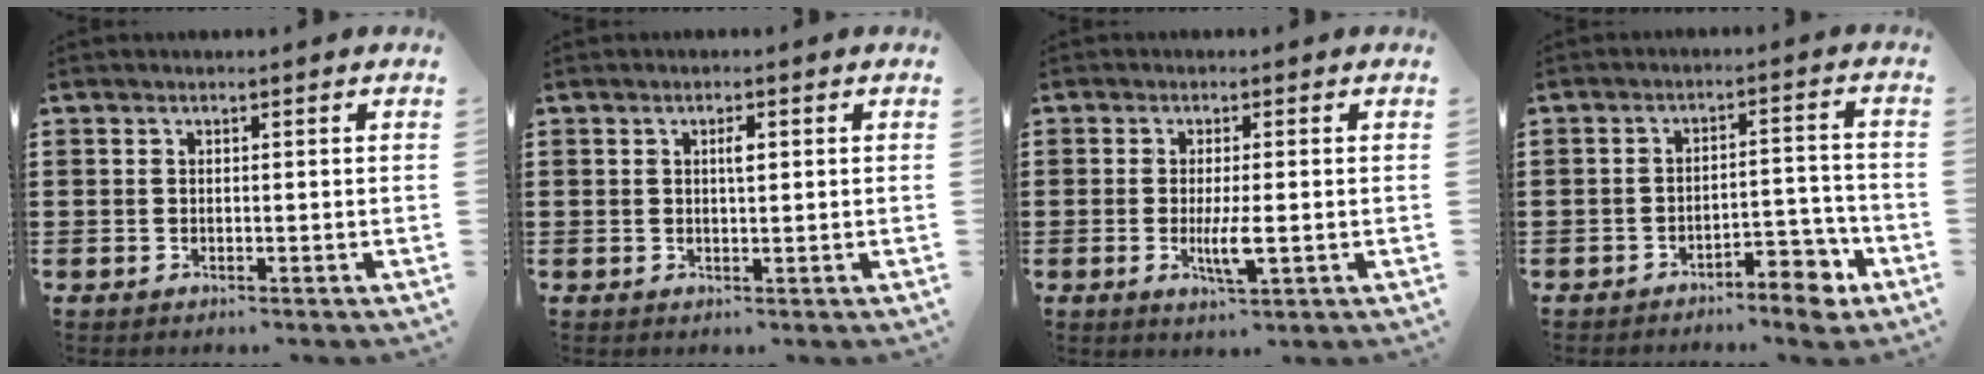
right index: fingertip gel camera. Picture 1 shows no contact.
{"total": 1.8, "force": [0.4, 0.5, 1.6], "torque": [-0.033, 0.004, 0.005]}
{"total": 3.8, "force": [-0.9, 0.8, 3.6], "torque": [-0.076, -0.006, -0.021]}
{"total": 5.6, "force": [-4.4, 1.6, 2.9], "torque": [-0.046, 0.012, -0.082]}